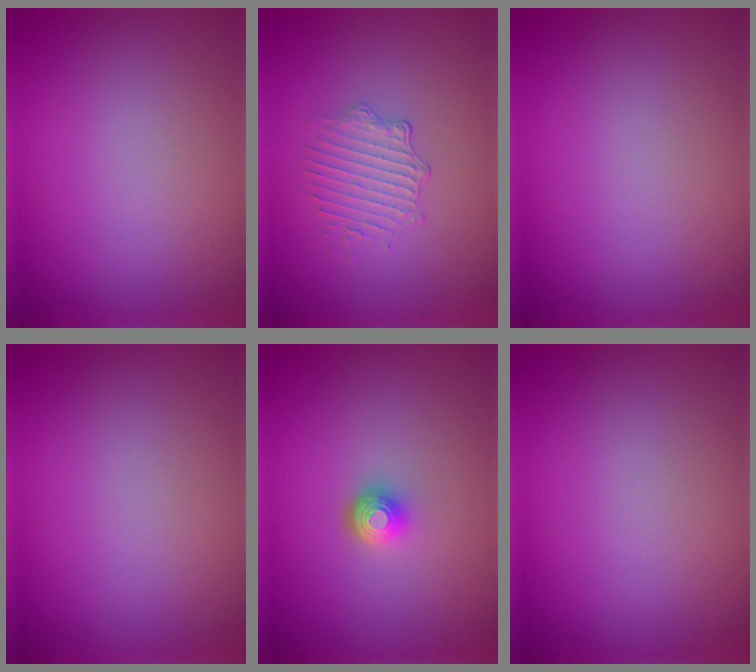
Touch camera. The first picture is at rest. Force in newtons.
{"total": 1.9, "press": 1.4, "slide": 1.4}
{"total": 0.0}
{"total": 0.0}
{"total": 2.0, "press": 1.4, "slide": 1.4}
{"total": 0.0}